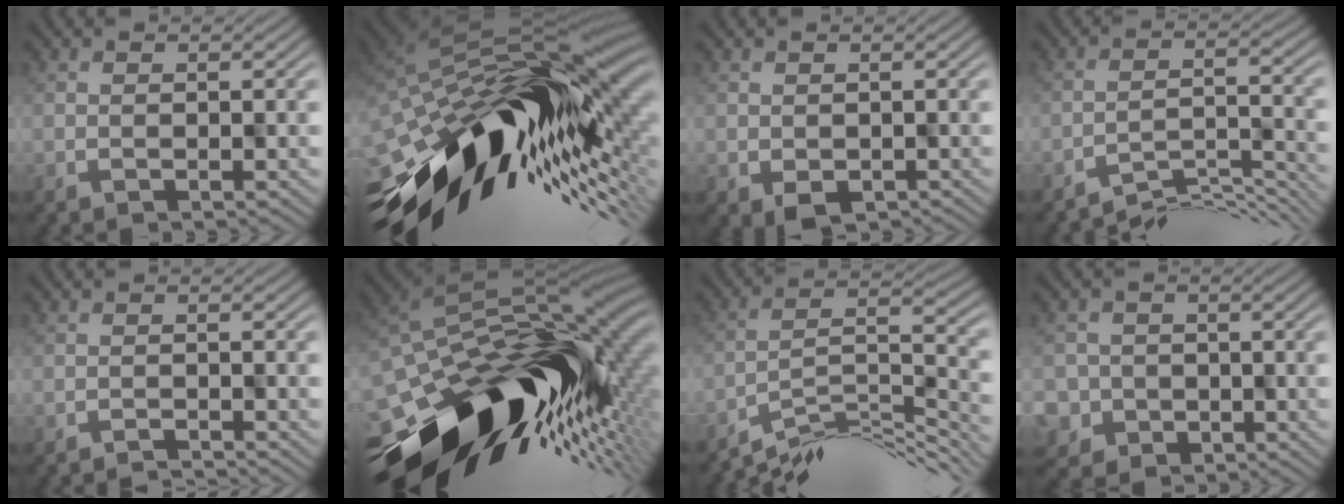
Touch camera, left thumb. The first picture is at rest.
{"total": 17.0, "force": [-2.8, 9.1, 14.1], "torque": [-0.259, -0.027, -0.053]}
{"total": 2.5, "force": [-1.1, 1.8, 1.4], "torque": [-0.020, -0.008, -0.013]}
{"total": 6.9, "force": [-5.7, 1.6, 3.6], "torque": [-0.051, 0.001, -0.091]}
{"total": 1.5, "force": [-1.5, 0.0, 0.3], "torque": [0.001, 0.004, -0.029]}
{"total": 17.3, "force": [-3.9, 10.8, 13.0], "torque": [-0.231, -0.040, -0.057]}
{"total": 11.3, "force": [-8.4, 2.5, 7.1], "torque": [-0.119, -0.001, -0.144]}
{"total": 5.2, "force": [-2.2, 4.7, 0.2], "torque": [-0.005, -0.018, -0.042]}